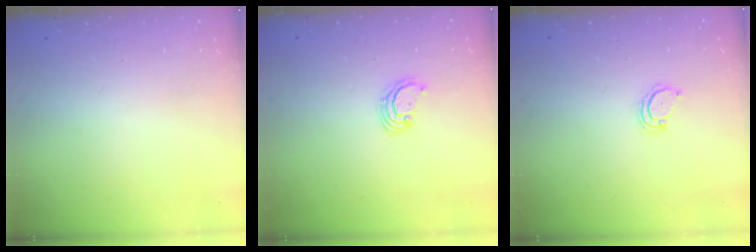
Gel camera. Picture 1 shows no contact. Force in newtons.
{"total": 3.5, "press": 3.5, "slide": 0.2}
{"total": 2.5, "press": 2.5, "slide": 0.2}